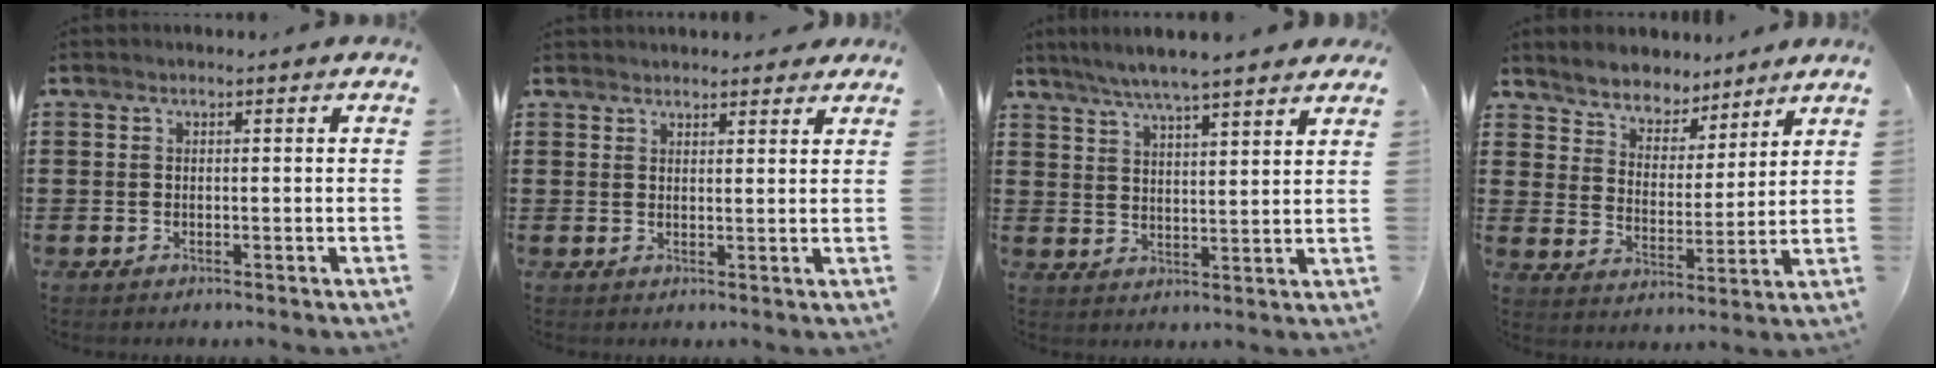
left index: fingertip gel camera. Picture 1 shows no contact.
{"total": 2.4, "force": [2.3, 0.5, 0.2], "torque": [-0.001, -0.004, 0.043]}
{"total": 5.5, "force": [5.0, 0.2, 2.3], "torque": [-0.062, -0.015, 0.088]}
{"total": 5.3, "force": [5.1, 1.4, -0.2], "torque": [-0.028, -0.031, 0.090]}